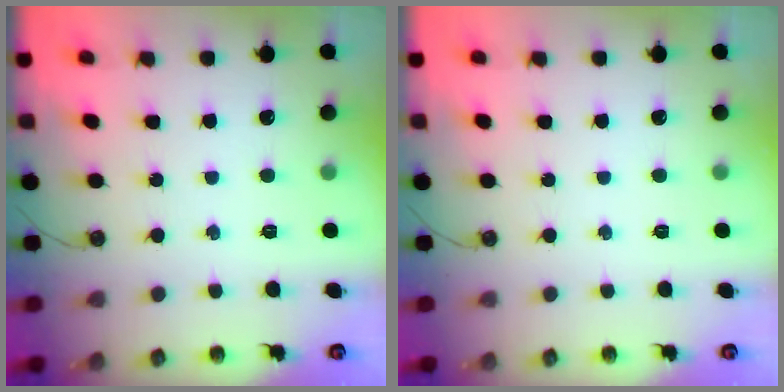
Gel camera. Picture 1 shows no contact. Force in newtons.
{"total": 0.0}